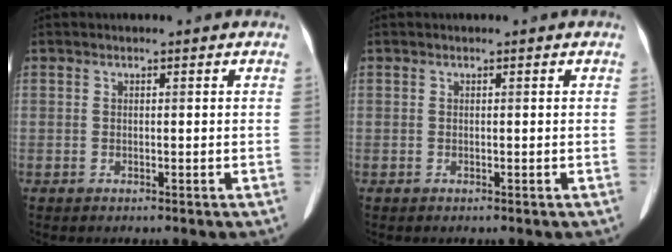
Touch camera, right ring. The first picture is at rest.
{"total": 0.0}